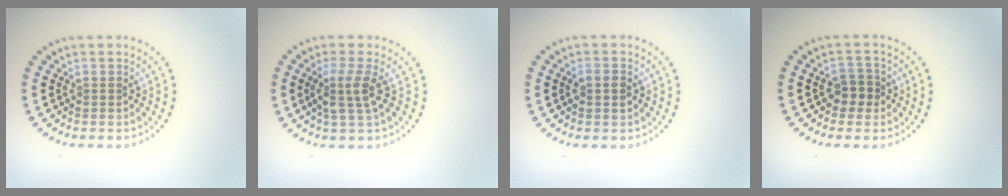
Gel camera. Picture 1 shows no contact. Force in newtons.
{"total": 2.7, "press": 2.2, "slide": 1.6}
{"total": 1.4, "press": 1.4, "slide": 0.0}
{"total": 2.1, "press": 1.9, "slide": 0.7}